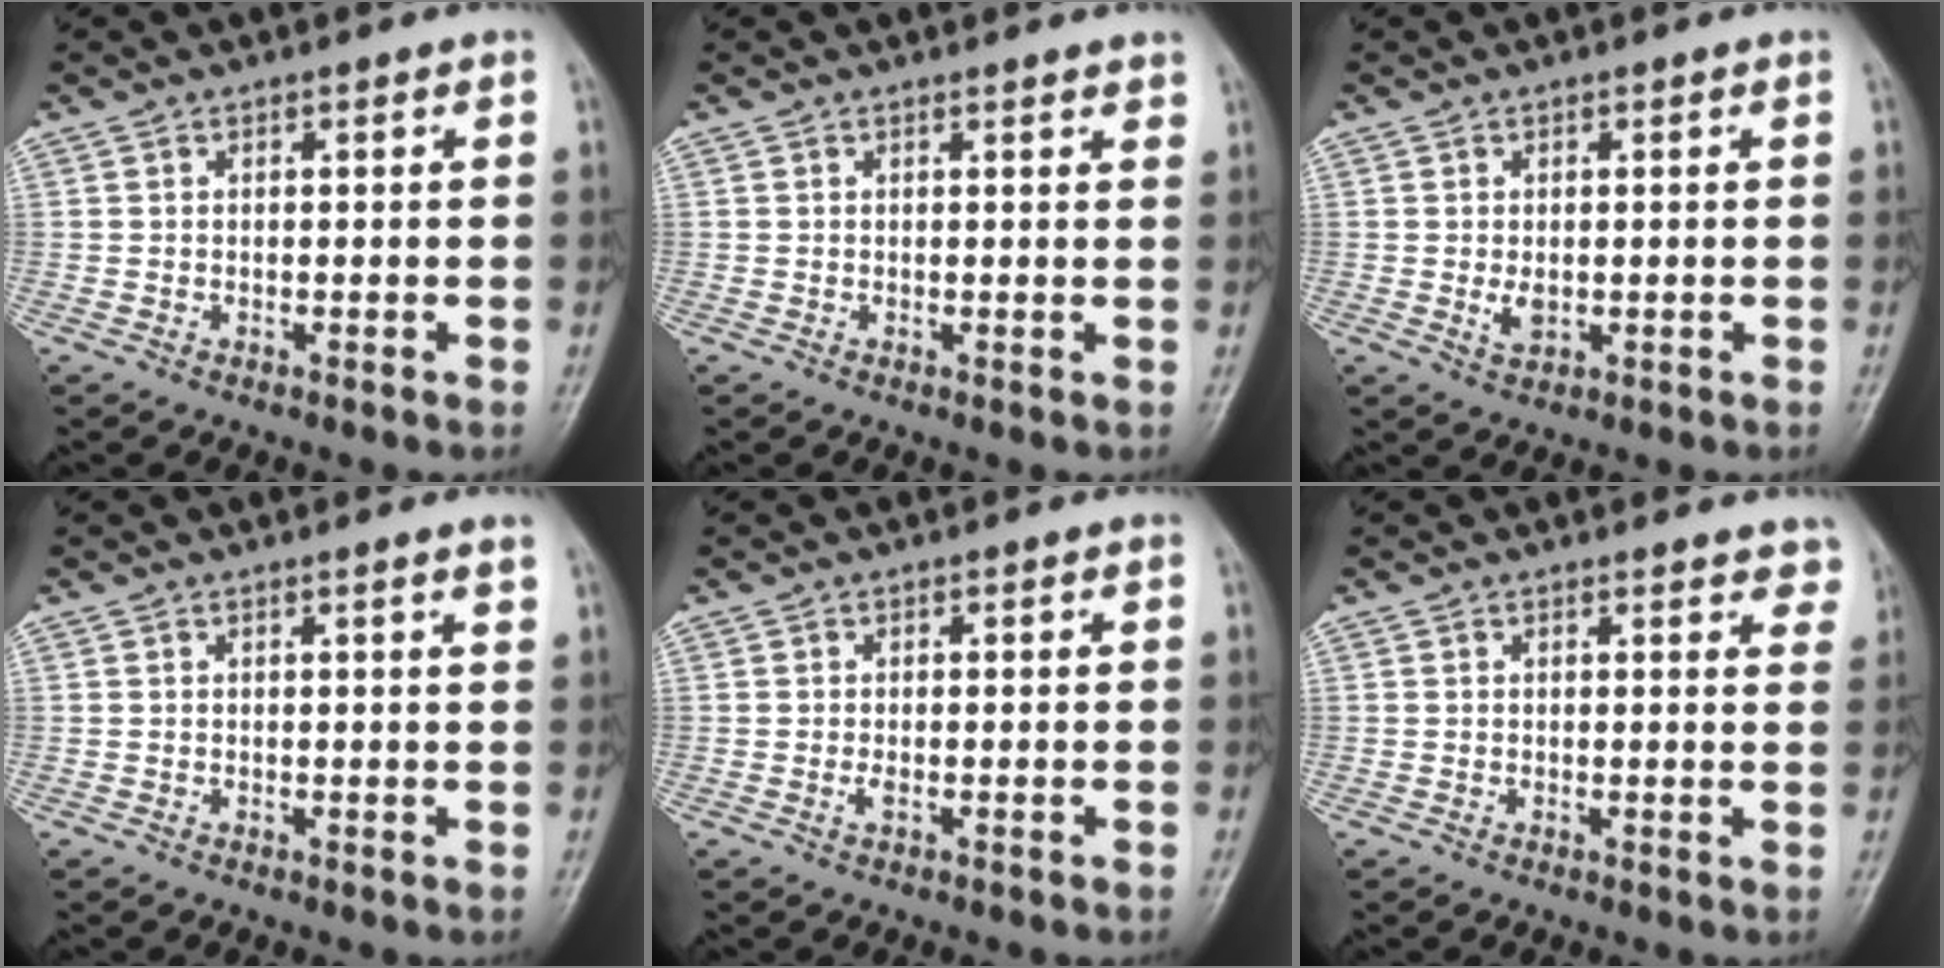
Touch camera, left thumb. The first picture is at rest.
{"total": 1.8, "force": [1.6, 0.6, 0.7], "torque": [-0.001, -0.004, 0.015]}
{"total": 2.7, "force": [-0.1, 1.8, 2.0], "torque": [-0.028, -0.006, 0.002]}
{"total": 1.1, "force": [0.9, -0.1, 0.6], "torque": [-0.007, -0.004, 0.008]}
{"total": 1.1, "force": [-0.1, 0.5, 1.0], "torque": [-0.018, -0.002, -0.005]}
{"total": 3.7, "force": [3.3, 1.6, 0.8], "torque": [0.025, -0.014, 0.020]}